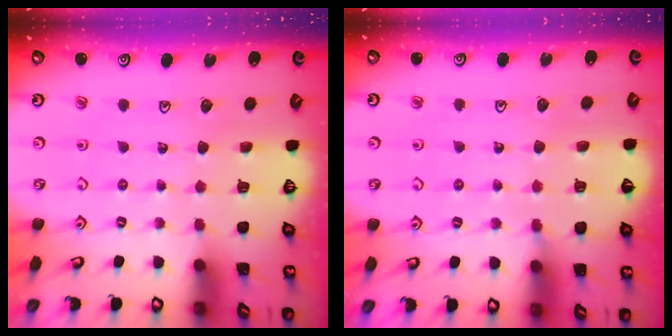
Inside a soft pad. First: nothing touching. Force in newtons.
{"total": 5.2, "press": 5.1, "slide": 0.6}